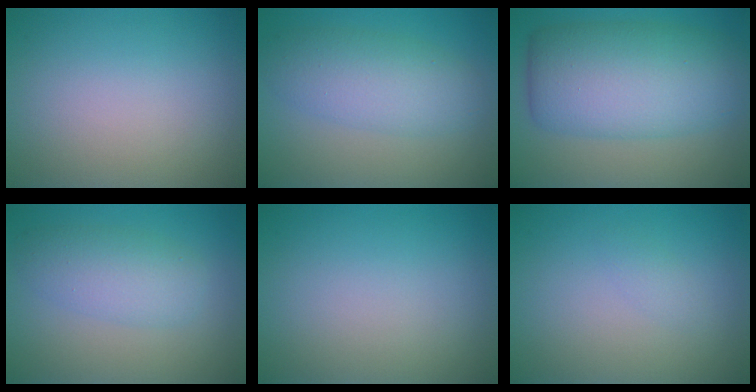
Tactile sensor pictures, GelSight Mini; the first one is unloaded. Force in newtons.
{"total": 4.9, "press": 4.9, "slide": 0.2}
{"total": 9.8, "press": 9.8, "slide": 0.1}
{"total": 3.8, "press": 3.8, "slide": 0.1}
{"total": 0.0}
{"total": 0.8, "press": 0.8, "slide": 0.0}